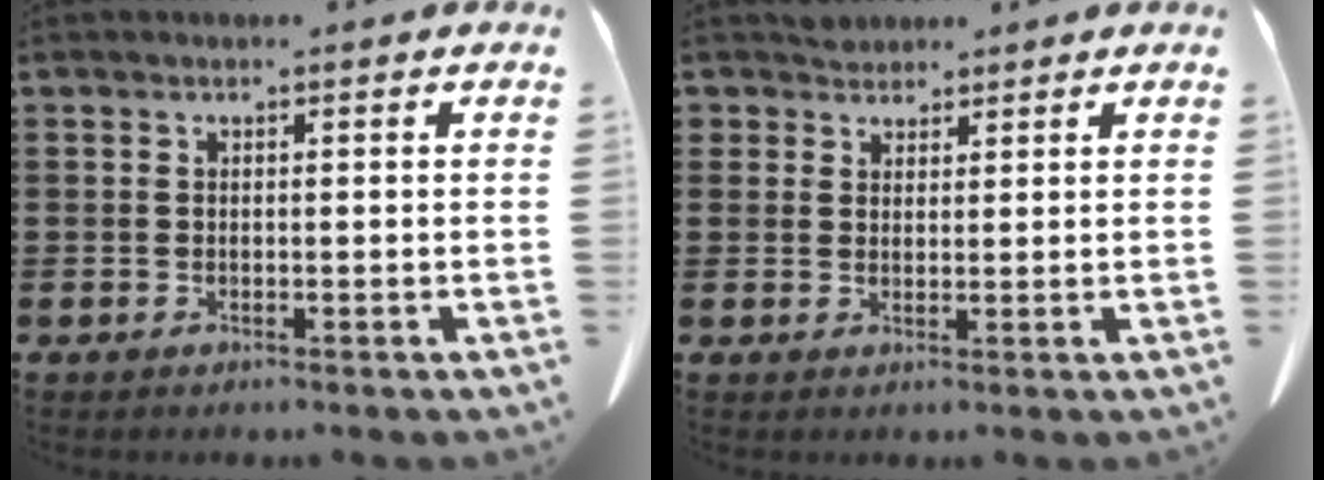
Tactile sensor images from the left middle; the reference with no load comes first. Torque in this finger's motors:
{"motor_torque": [0.00, 0.05, 0.00, 0.00]}